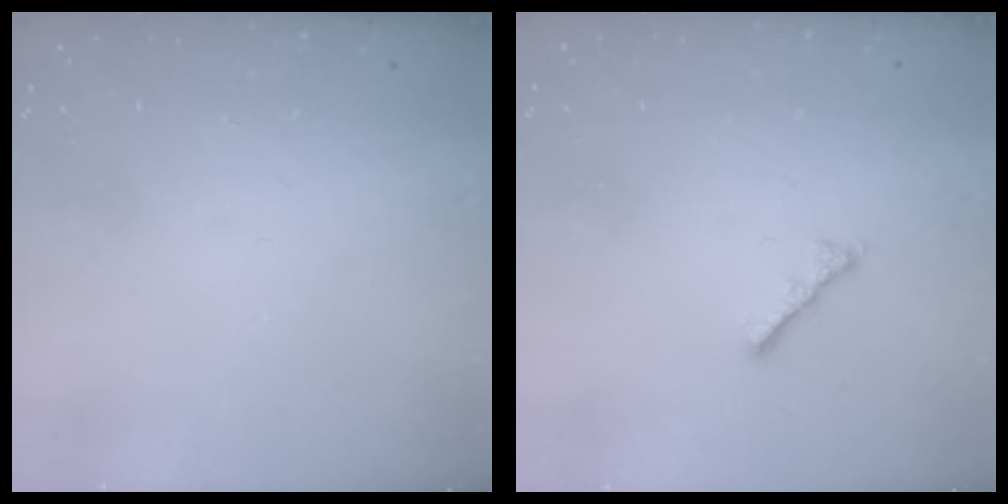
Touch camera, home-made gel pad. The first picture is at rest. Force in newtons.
{"total": 3.4, "press": 3.4, "slide": 0.6}